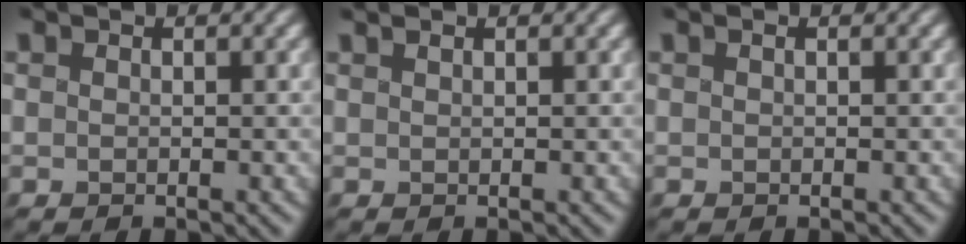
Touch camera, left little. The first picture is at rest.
{"total": 1.0, "force": [0.7, 0.4, 0.7], "torque": [0.000, 0.000, 0.002]}
{"total": 0.7, "force": [0.3, 0.4, 0.6], "torque": [-0.004, -0.003, -0.004]}